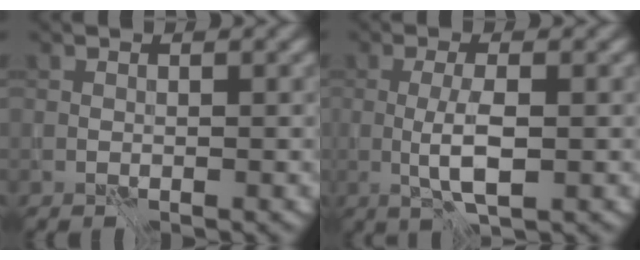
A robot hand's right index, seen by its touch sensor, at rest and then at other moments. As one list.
[{"total": 3.0, "force": [-0.6, 0.5, 2.9], "torque": [-0.061, -0.001, -0.013]}]